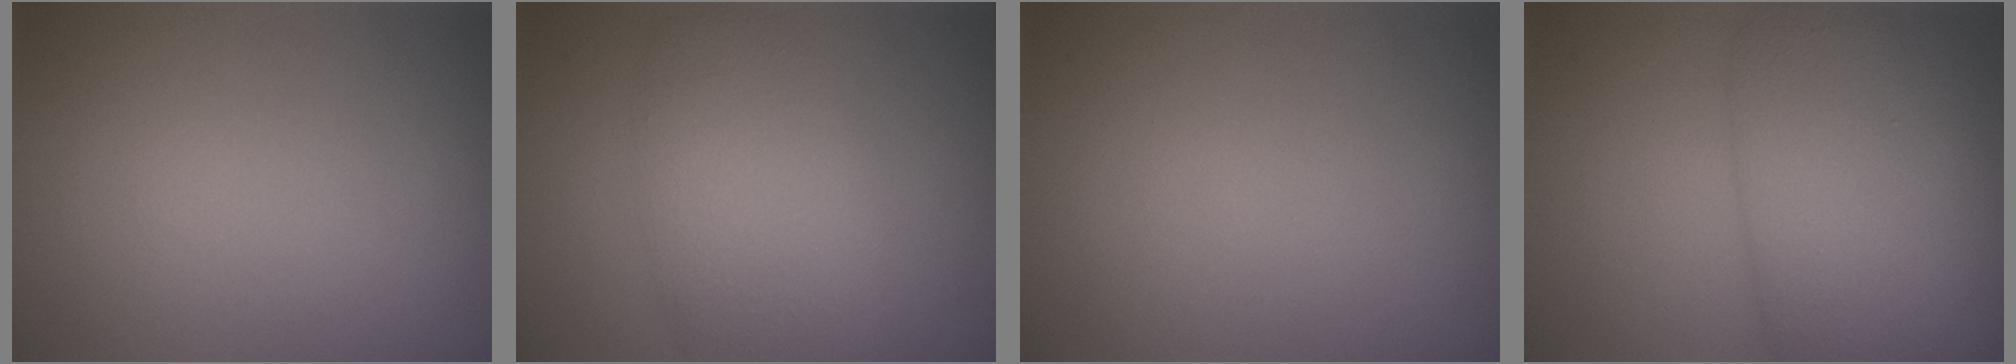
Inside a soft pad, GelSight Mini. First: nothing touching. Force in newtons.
{"total": 5.8, "press": 5.8, "slide": 0.6}
{"total": 0.0}
{"total": 10.5, "press": 10.5, "slide": 0.4}